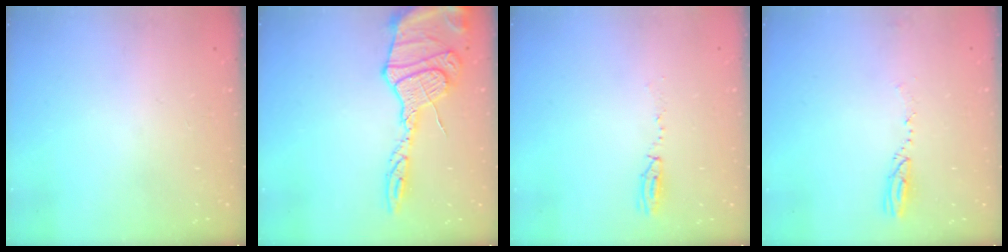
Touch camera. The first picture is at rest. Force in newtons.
{"total": 19.5, "press": 19.4, "slide": 1.9}
{"total": 3.6, "press": 3.5, "slide": 0.9}
{"total": 3.8, "press": 3.7, "slide": 0.6}